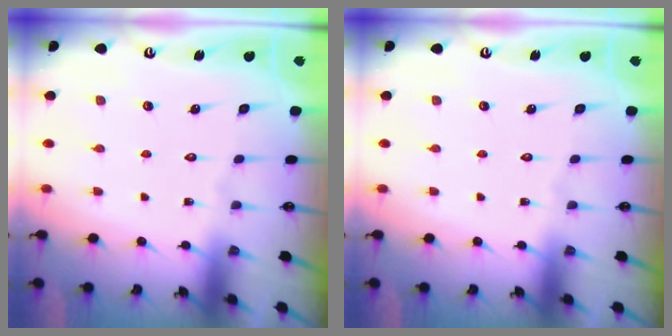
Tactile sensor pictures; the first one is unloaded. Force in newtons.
{"total": 0.0}